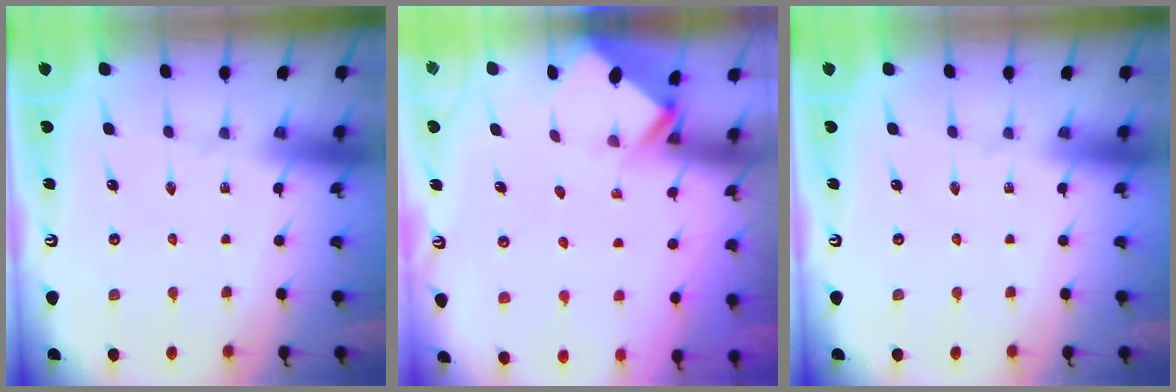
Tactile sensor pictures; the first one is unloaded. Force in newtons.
{"total": 2.6, "press": 2.6, "slide": 0.2}
{"total": 0.0}